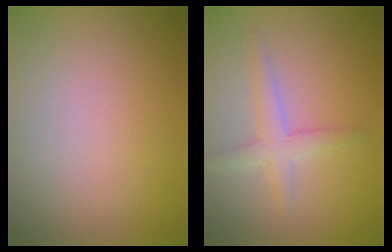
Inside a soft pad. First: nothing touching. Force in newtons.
{"total": 2.3, "press": 2.3, "slide": 0.2}